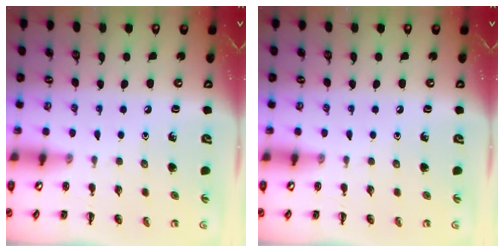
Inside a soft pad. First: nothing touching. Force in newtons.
{"total": 0.0}